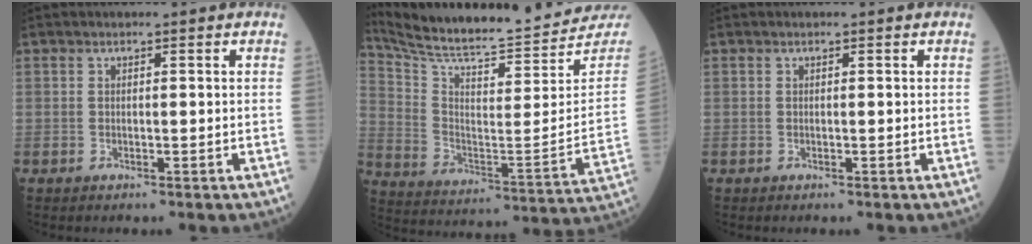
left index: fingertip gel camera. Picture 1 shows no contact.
{"total": 24.9, "force": [23.8, 0.2, 7.0], "torque": [-0.140, -0.109, 0.340]}
{"total": 0.0}